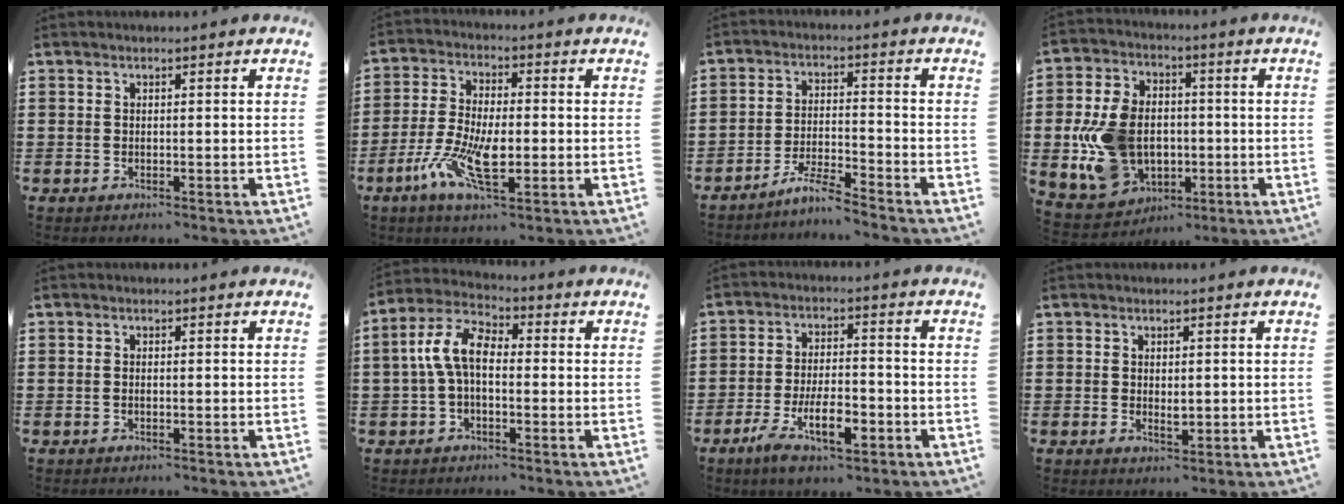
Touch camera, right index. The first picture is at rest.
{"total": 9.6, "force": [-3.1, 3.7, 8.4], "torque": [-0.188, -0.015, -0.057]}
{"total": 4.8, "force": [-4.5, -0.3, 1.7], "torque": [-0.046, -0.006, -0.090]}
{"total": 12.6, "force": [-1.0, 9.4, 8.3], "torque": [-0.212, 0.015, -0.013]}
{"total": 0.6, "force": [-0.1, 0.2, 0.6], "torque": [-0.013, -0.002, -0.002]}
{"total": 7.5, "force": [-0.3, 4.0, 6.3], "torque": [-0.152, 0.003, -0.014]}
{"total": 9.0, "force": [-4.1, 3.8, 7.1], "torque": [-0.131, 0.000, -0.075]}
{"total": 1.3, "force": [0.1, 0.8, 1.0], "torque": [-0.010, 0.002, 0.000]}